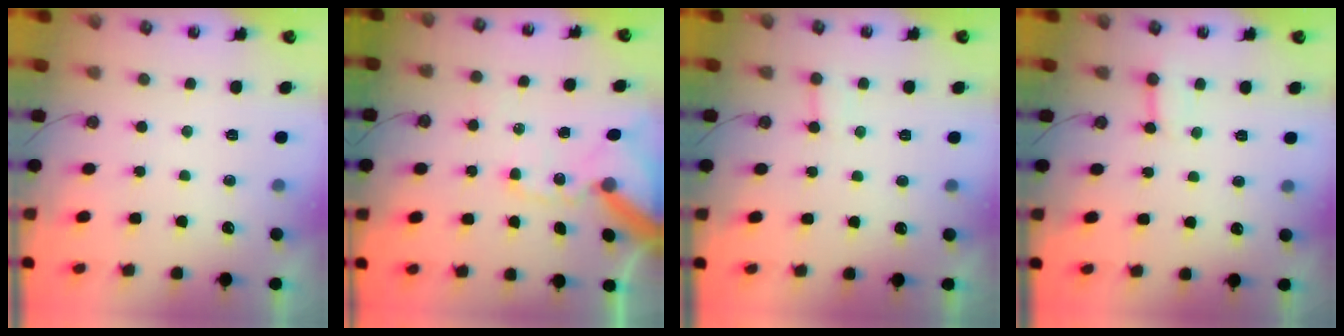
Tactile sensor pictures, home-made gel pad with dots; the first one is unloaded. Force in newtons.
{"total": 14.1, "press": 13.9, "slide": 2.2}
{"total": 6.1, "press": 6.1, "slide": 0.4}
{"total": 3.1, "press": 3.0, "slide": 0.3}